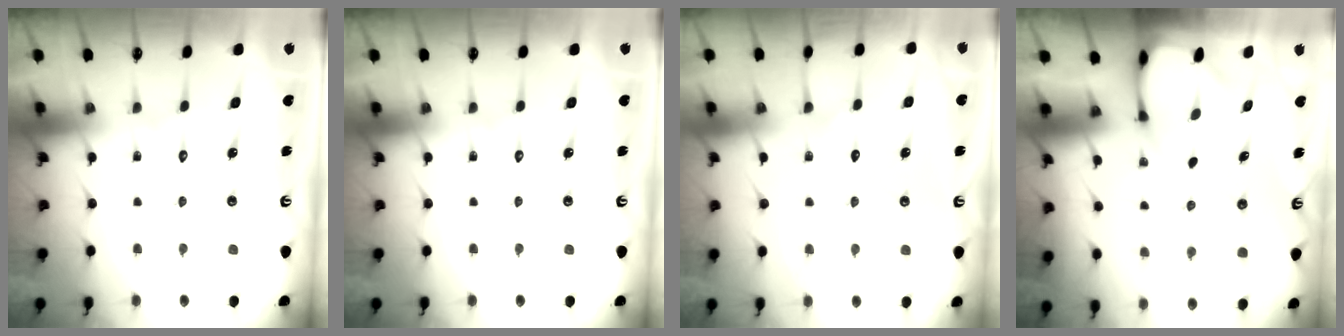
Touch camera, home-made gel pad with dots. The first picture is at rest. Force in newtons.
{"total": 0.0}
{"total": 3.5, "press": 3.5, "slide": 0.5}
{"total": 2.3, "press": 2.3, "slide": 0.1}